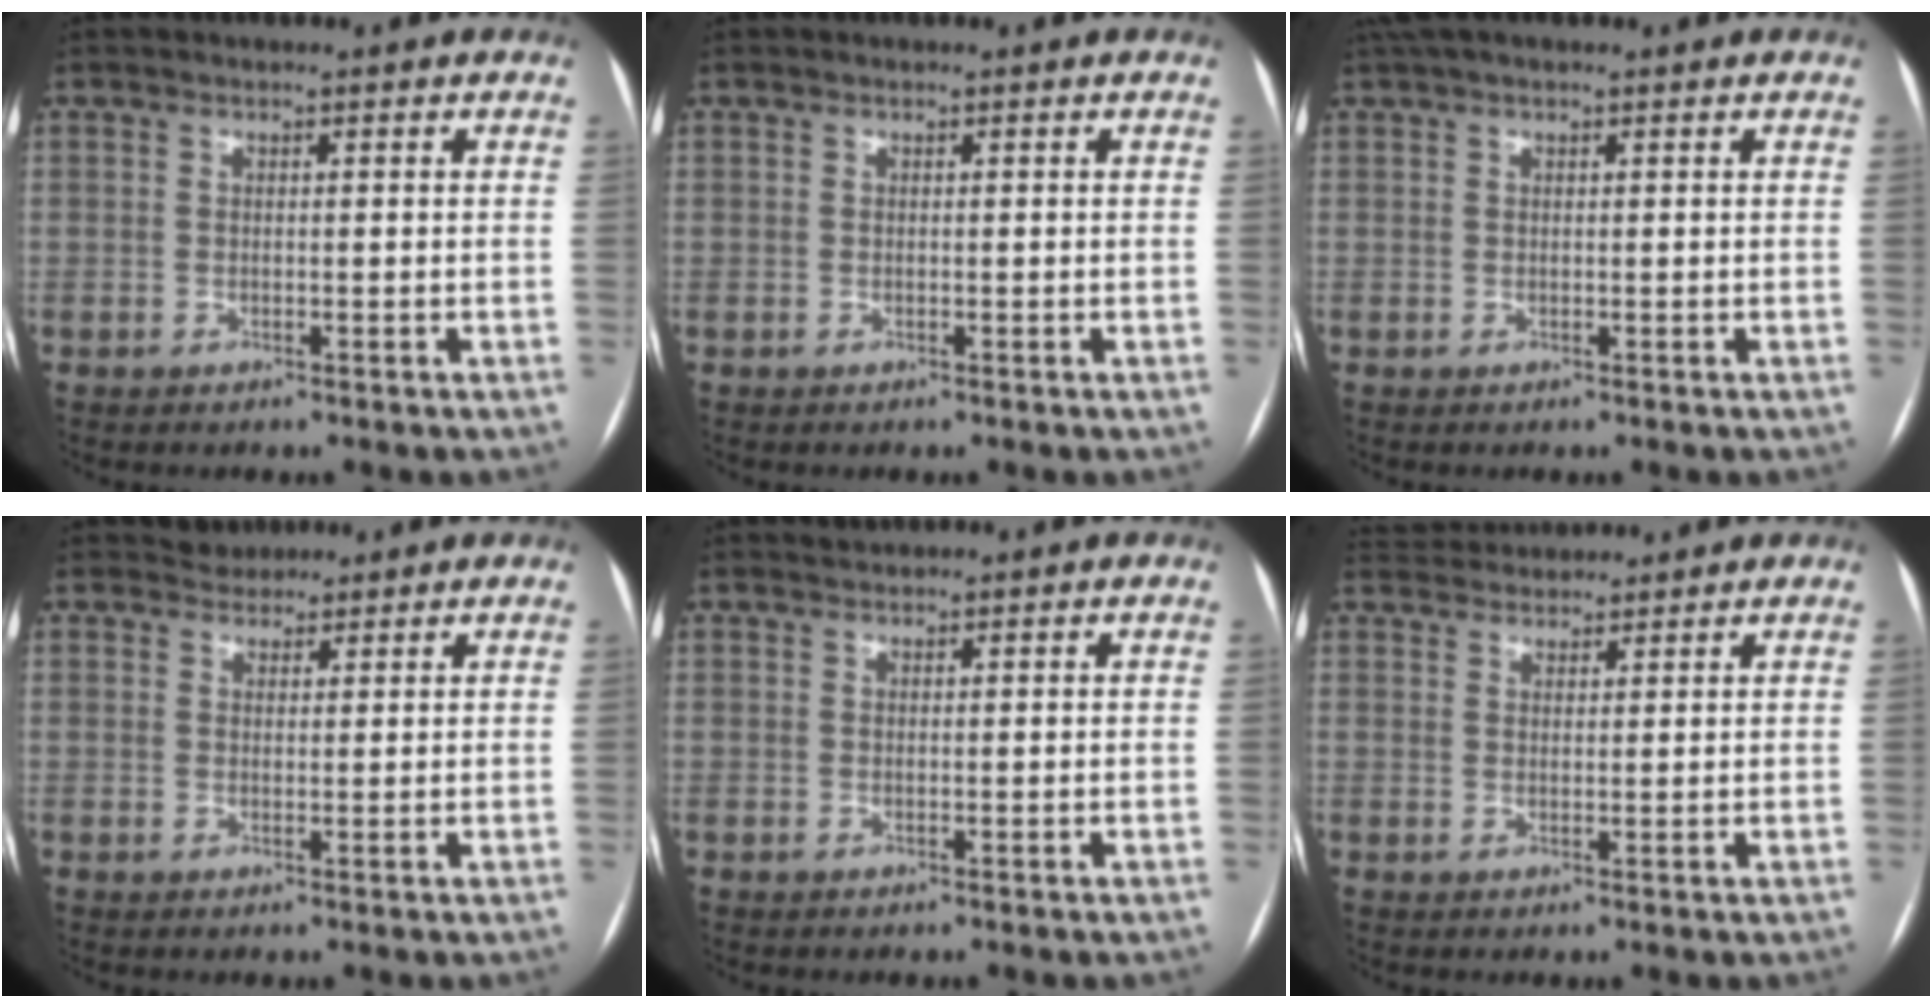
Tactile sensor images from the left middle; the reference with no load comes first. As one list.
[{"total": 0.0}, {"total": 3.4, "force": [2.6, 0.8, 2.0], "torque": [-0.040, 0.039, 0.048]}, {"total": 2.2, "force": [2.0, 0.9, -0.3], "torque": [0.004, 0.009, 0.031]}, {"total": 0.7, "force": [0.6, 0.0, -0.2], "torque": [-0.008, 0.004, 0.014]}, {"total": 5.5, "force": [5.3, 1.0, 0.6], "torque": [-0.015, 0.032, 0.091]}]